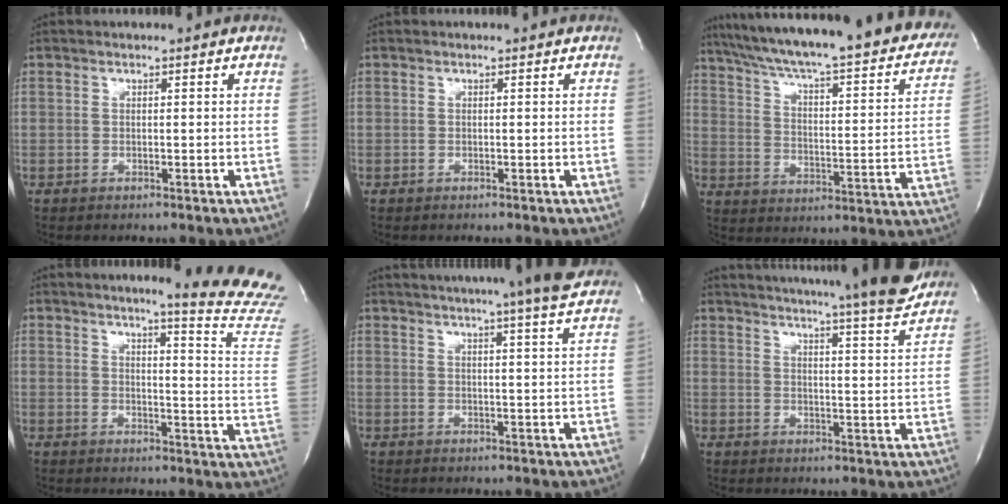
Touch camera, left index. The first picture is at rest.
{"total": 0.0}
{"total": 32.7, "force": [27.0, 5.2, 17.7], "torque": [-0.264, -0.050, 0.341]}
{"total": 15.6, "force": [14.0, -1.7, 6.8], "torque": [-0.089, -0.118, 0.147]}
{"total": 15.6, "force": [13.7, -0.9, 7.3], "torque": [-0.124, -0.014, 0.172]}
{"total": 21.1, "force": [19.3, 0.0, 8.5], "torque": [-0.136, -0.052, 0.243]}